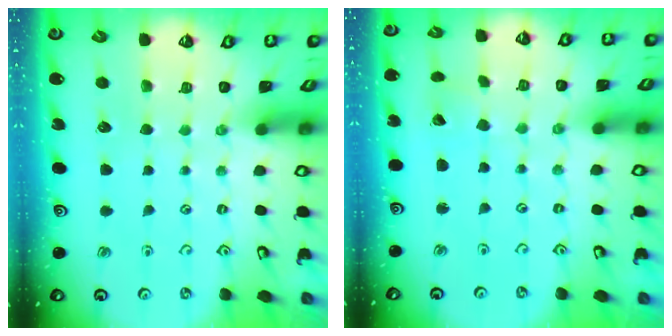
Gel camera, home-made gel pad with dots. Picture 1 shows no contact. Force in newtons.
{"total": 2.3, "press": 2.3, "slide": 0.1}